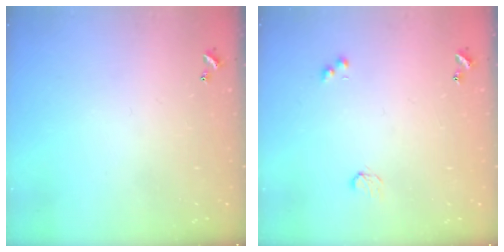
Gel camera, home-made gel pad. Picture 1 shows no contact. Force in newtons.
{"total": 3.0, "press": 3.0, "slide": 0.8}